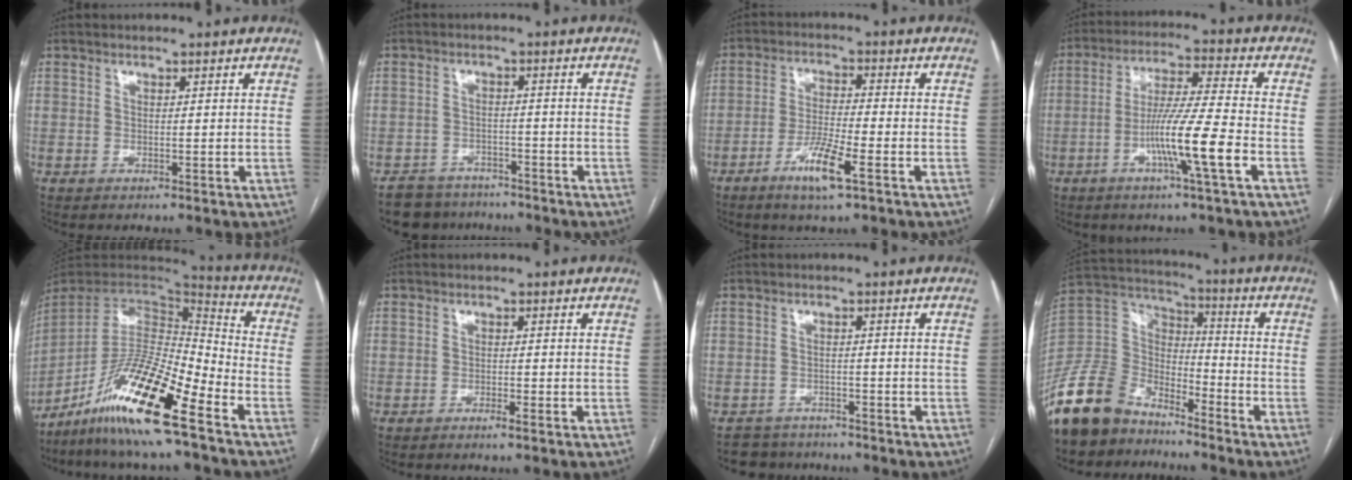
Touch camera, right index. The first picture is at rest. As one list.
[{"total": 6.6, "force": [-5.4, 3.8, 0.2], "torque": [0.007, 0.008, -0.083]}, {"total": 7.2, "force": [-4.0, 0.5, 6.0], "torque": [-0.118, -0.008, -0.074]}, {"total": 10.7, "force": [-4.0, -1.0, 9.9], "torque": [-0.181, -0.005, -0.076]}, {"total": 17.2, "force": [-10.7, 1.5, 13.4], "torque": [-0.260, -0.013, -0.196]}, {"total": 1.2, "force": [-0.9, -0.1, 0.8], "torque": [-0.017, 0.000, -0.016]}, {"total": 4.4, "force": [-3.6, 2.5, -0.7], "torque": [0.015, 0.007, -0.060]}, {"total": 13.8, "force": [-11.1, 7.1, 4.1], "torque": [-0.099, 0.033, -0.220]}]